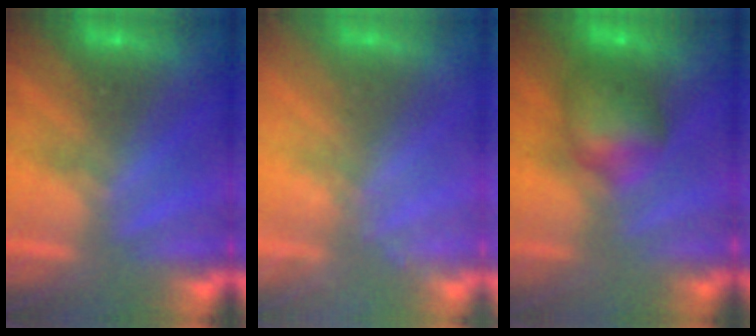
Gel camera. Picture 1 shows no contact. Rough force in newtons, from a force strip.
{"total": 2.4}
{"total": 6.0}